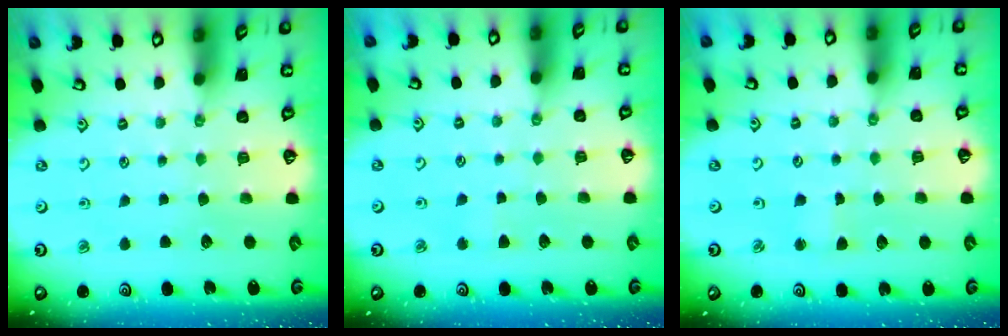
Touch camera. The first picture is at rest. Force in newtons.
{"total": 2.4, "press": 2.4, "slide": 0.3}
{"total": 2.2, "press": 2.2, "slide": 0.2}